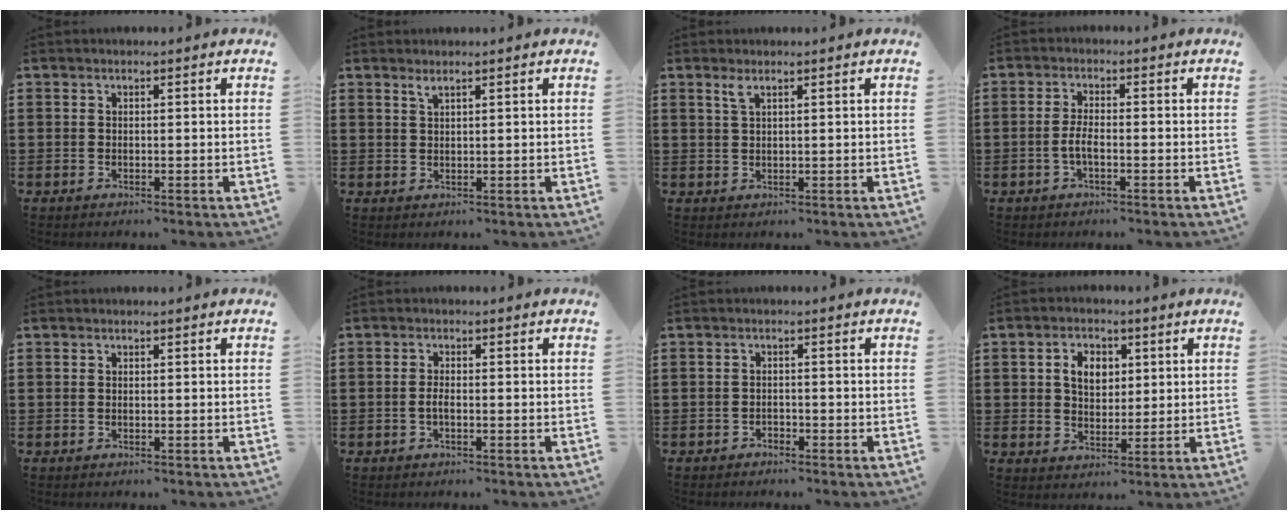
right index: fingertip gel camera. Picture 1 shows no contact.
{"total": 1.1, "force": [0.9, 0.1, 0.6], "torque": [-0.013, 0.000, 0.016]}
{"total": 1.4, "force": [0.8, 0.2, 1.1], "torque": [-0.024, 0.002, 0.014]}
{"total": 2.7, "force": [-1.0, 0.7, 2.4], "torque": [-0.059, -0.003, -0.023]}
{"total": 0.0}
{"total": 1.5, "force": [-0.5, 0.4, 1.3], "torque": [-0.033, -0.002, -0.012]}
{"total": 1.1, "force": [-1.0, 0.2, 0.0], "torque": [-0.005, 0.000, -0.022]}
{"total": 4.9, "force": [1.1, 3.5, 3.2], "torque": [-0.067, 0.012, 0.014]}